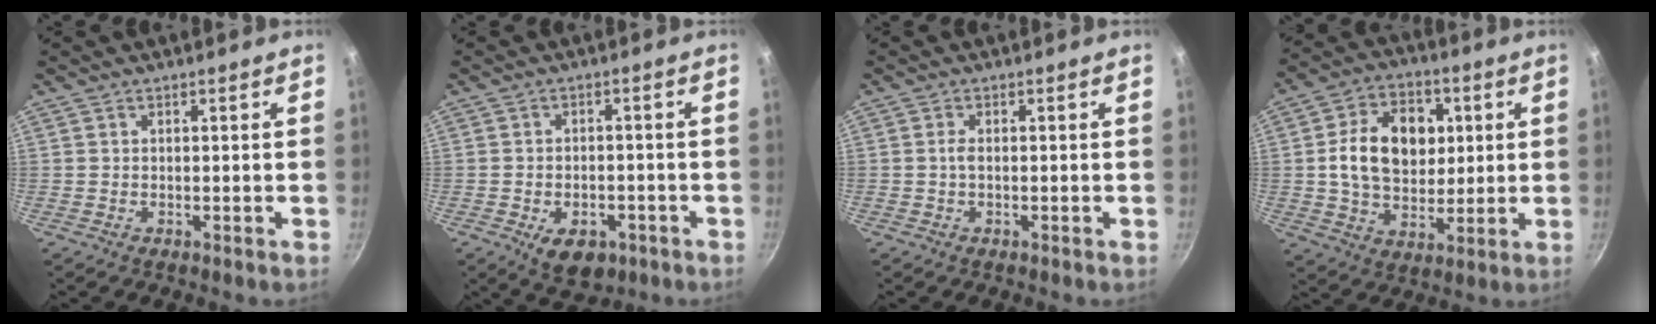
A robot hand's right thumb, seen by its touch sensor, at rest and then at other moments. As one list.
[{"total": 7.9, "force": [-3.5, 4.9, 5.1], "torque": [-0.050, 0.010, -0.042]}, {"total": 1.1, "force": [-0.1, 0.5, 1.0], "torque": [-0.022, 0.003, -0.005]}, {"total": 15.8, "force": [2.4, 11.5, 10.5], "torque": [-0.141, 0.007, 0.036]}]